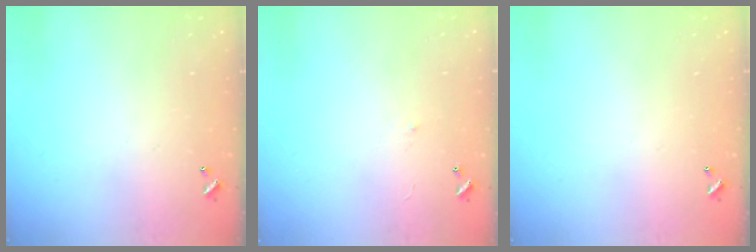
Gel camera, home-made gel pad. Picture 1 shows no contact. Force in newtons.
{"total": 0.6, "press": 0.0, "slide": 0.6}
{"total": 0.0}